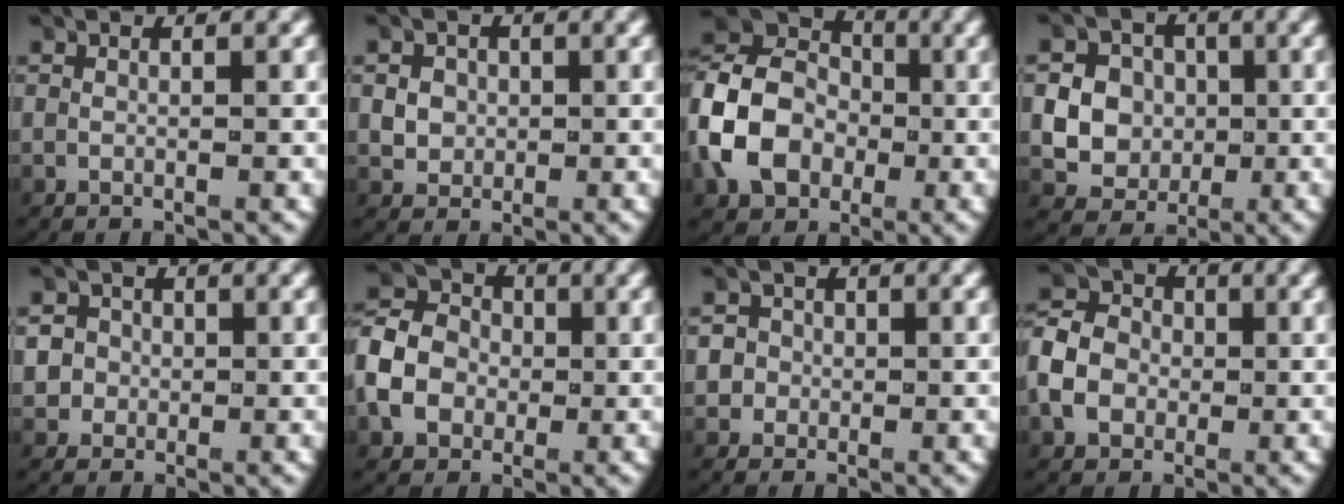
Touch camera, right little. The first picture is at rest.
{"total": 2.2, "force": [0.0, 1.9, 0.9], "torque": [-0.018, 0.000, 0.005]}
{"total": 8.9, "force": [0.1, 7.3, 5.2], "torque": [-0.123, -0.007, 0.003]}
{"total": 8.9, "force": [-0.8, 8.4, 2.8], "torque": [-0.075, -0.019, -0.020]}
{"total": 4.7, "force": [0.2, 4.4, 1.6], "torque": [-0.041, -0.003, -0.002]}
{"total": 6.5, "force": [-0.3, 5.6, 3.2], "torque": [-0.069, -0.003, -0.012]}
{"total": 3.9, "force": [0.0, 3.8, 1.2], "torque": [-0.032, -0.001, -0.006]}
{"total": 5.6, "force": [-0.3, 4.9, 2.7], "torque": [-0.057, 0.000, -0.013]}